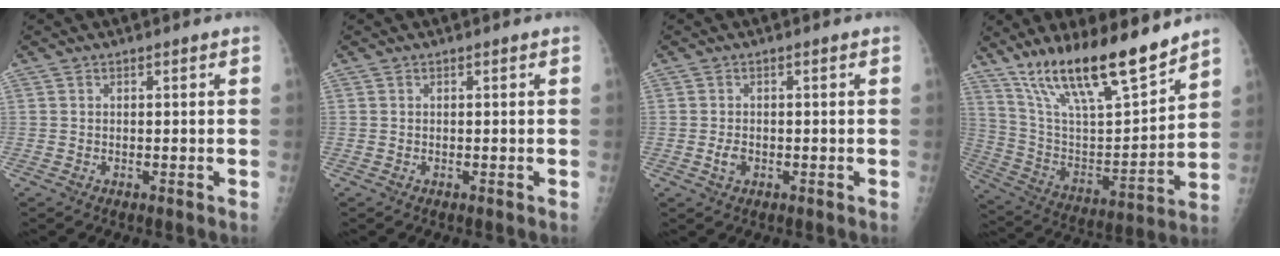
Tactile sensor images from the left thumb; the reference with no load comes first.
{"total": 0.0}
{"total": 1.9, "force": [-0.6, 1.3, 1.3], "torque": [-0.023, 0.002, -0.009]}
{"total": 21.1, "force": [16.0, 4.5, 12.9], "torque": [-0.198, -0.075, 0.292]}